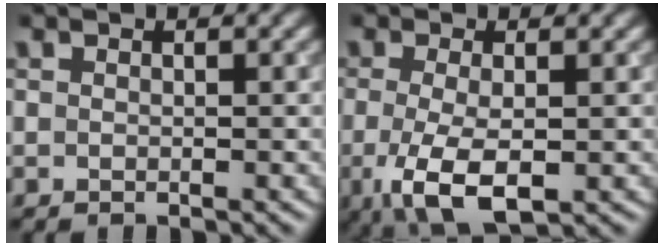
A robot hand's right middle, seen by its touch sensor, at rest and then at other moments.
{"total": 5.5, "force": [-1.6, 2.1, 4.8], "torque": [-0.104, -0.014, -0.027]}